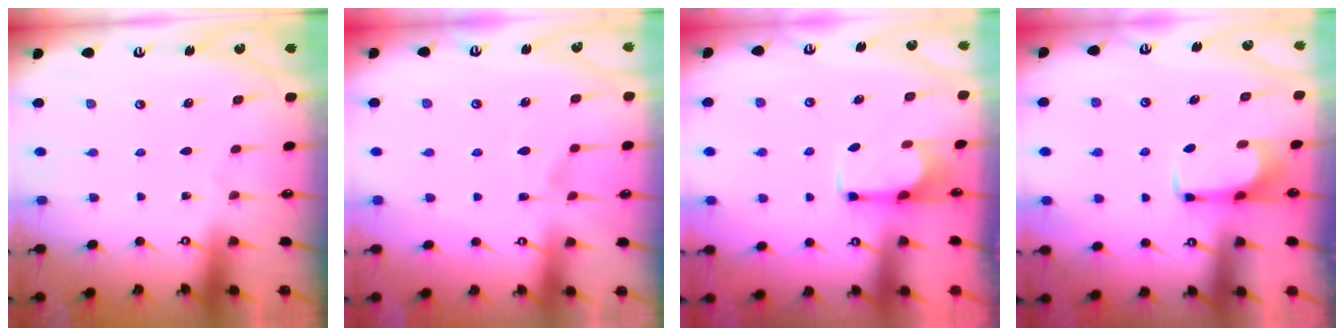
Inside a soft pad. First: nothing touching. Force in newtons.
{"total": 1.4, "press": 0.6, "slide": 1.3}
{"total": 2.8, "press": 2.6, "slide": 1.0}
{"total": 1.7, "press": 1.7, "slide": 0.4}